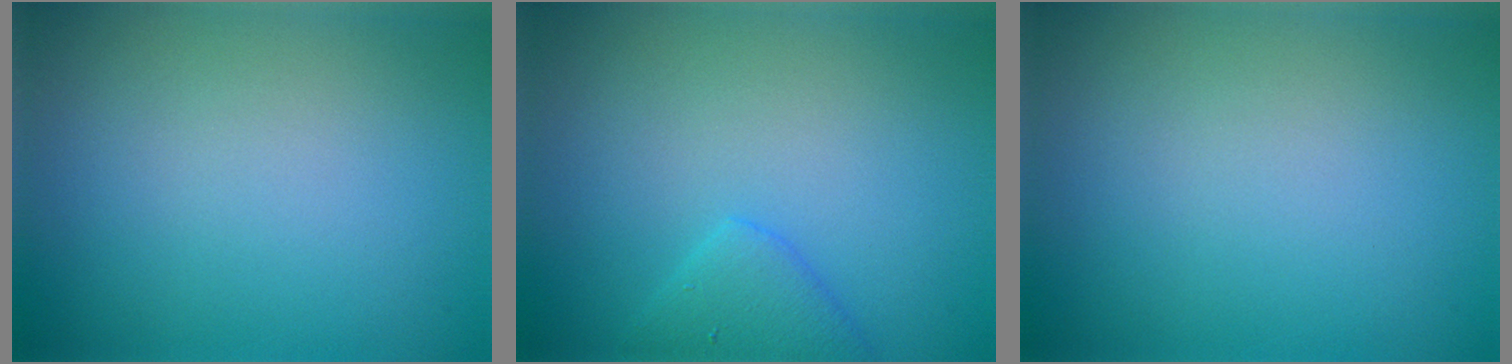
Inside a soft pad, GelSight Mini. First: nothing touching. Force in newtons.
{"total": 2.2, "press": 2.2, "slide": 0.2}
{"total": 0.0}